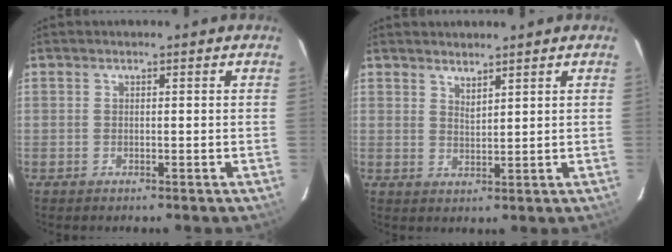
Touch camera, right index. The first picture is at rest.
{"total": 2.5, "force": [2.2, 0.4, 1.0], "torque": [-0.018, 0.001, 0.038]}